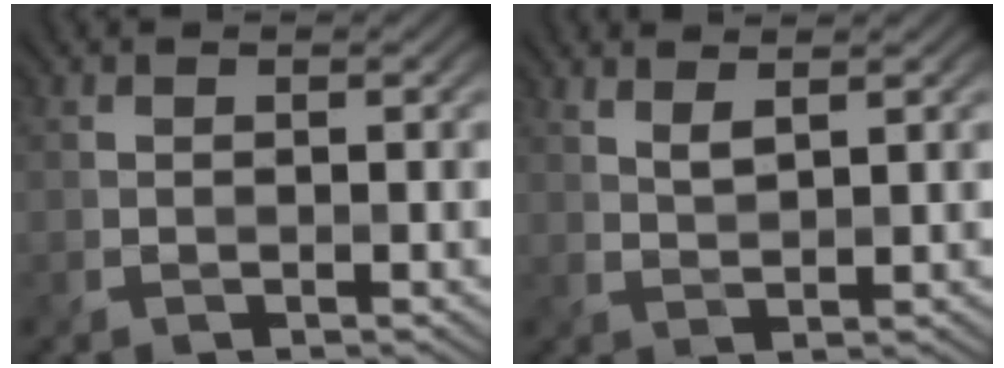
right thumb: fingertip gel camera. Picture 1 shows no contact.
{"total": 2.1, "force": [1.6, 0.2, 1.3], "torque": [-0.024, -0.002, 0.039]}